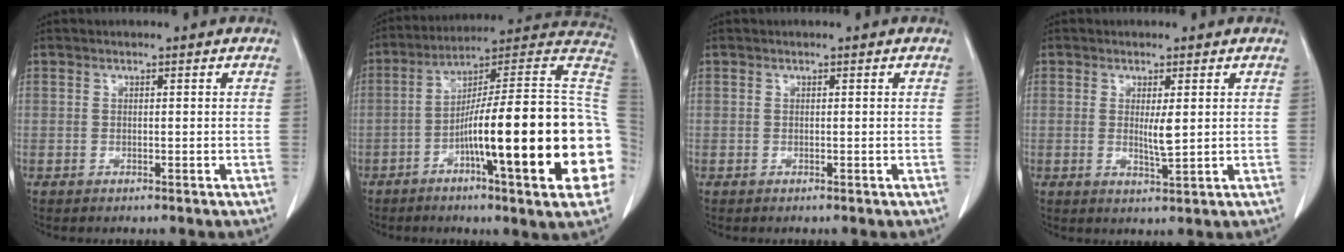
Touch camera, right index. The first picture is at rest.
{"total": 27.4, "force": [-5.2, 1.5, 26.9], "torque": [-0.287, 0.015, -0.087]}
{"total": 0.0}
{"total": 2.8, "force": [0.6, 0.3, 2.7], "torque": [-0.047, -0.007, 0.016]}